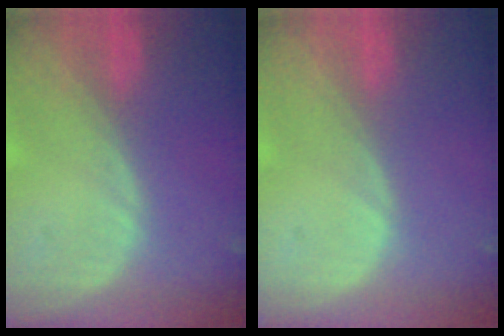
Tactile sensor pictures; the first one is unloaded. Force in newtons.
{"total": 0.0}